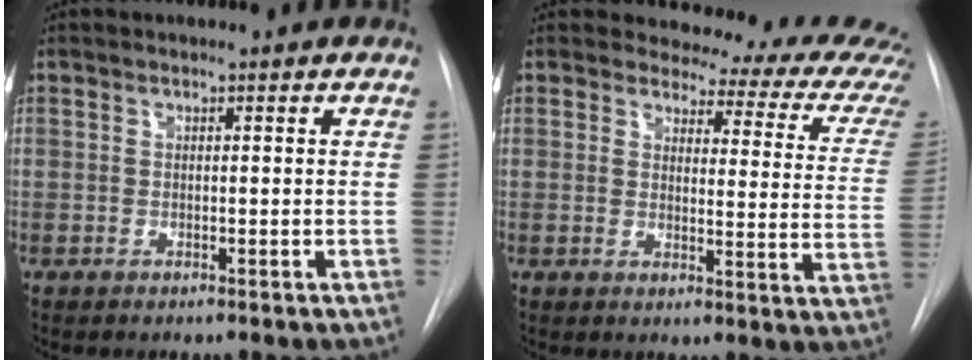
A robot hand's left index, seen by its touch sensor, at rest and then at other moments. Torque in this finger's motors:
{"motor_torque": [0.87, -1.27, -0.10, -0.05]}